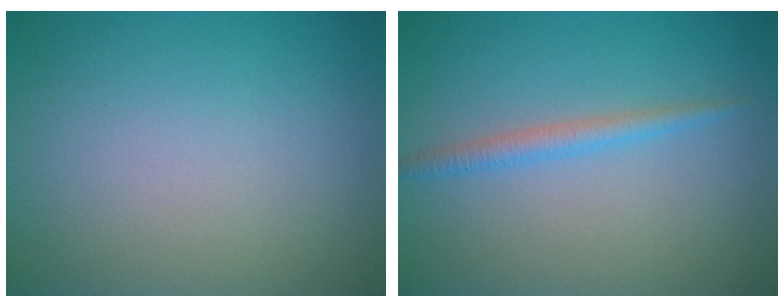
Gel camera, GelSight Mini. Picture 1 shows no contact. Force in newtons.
{"total": 1.7, "press": 1.7, "slide": 0.1}